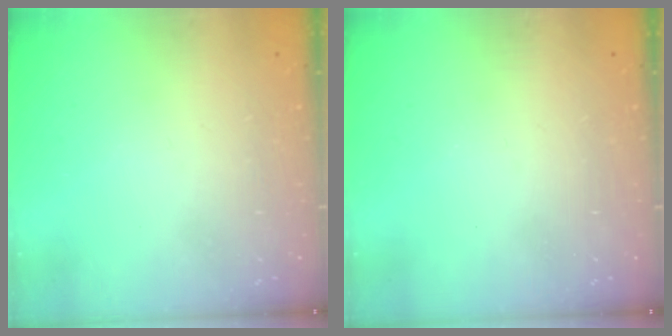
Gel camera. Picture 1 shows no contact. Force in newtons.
{"total": 0.0}